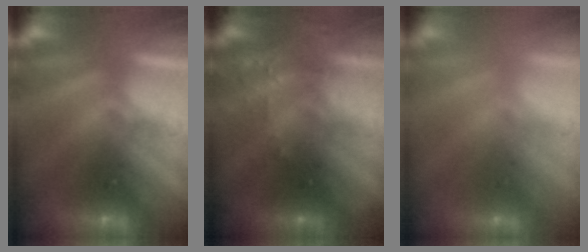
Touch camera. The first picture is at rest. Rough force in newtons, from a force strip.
{"total": 3.0}
{"total": 2.3}